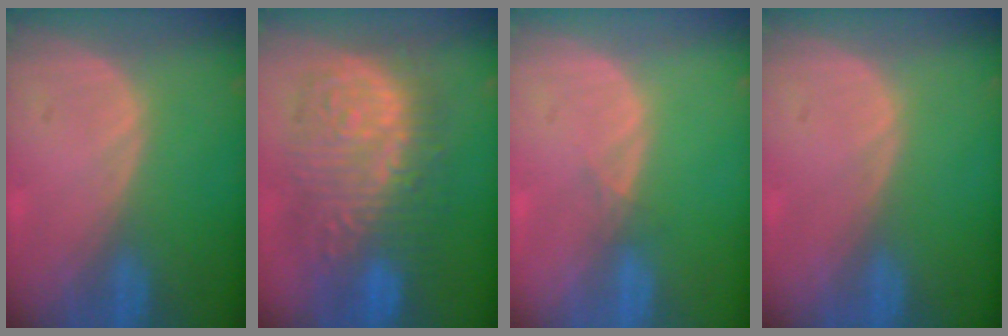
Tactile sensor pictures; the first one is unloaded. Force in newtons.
{"total": 13.4, "press": 13.4, "slide": 1.3}
{"total": 0.7, "press": 0.7, "slide": 0.2}
{"total": 0.0}